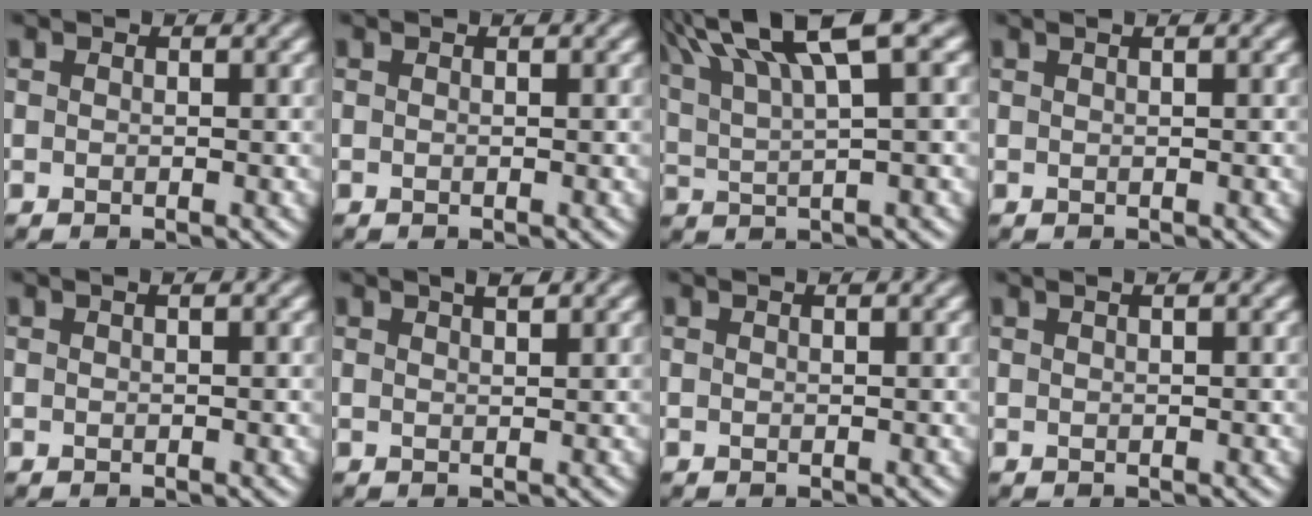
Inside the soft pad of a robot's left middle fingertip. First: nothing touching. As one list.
[{"total": 0.0}, {"total": 9.9, "force": [5.5, 2.5, 7.8], "torque": [-0.144, 0.026, 0.092]}, {"total": 1.7, "force": [1.2, 0.6, 1.1], "torque": [-0.011, 0.016, 0.007]}, {"total": 0.9, "force": [0.6, 0.2, 0.7], "torque": [-0.005, 0.002, 0.000]}, {"total": 1.9, "force": [1.4, 0.4, 1.2], "torque": [-0.011, 0.010, 0.009]}, {"total": 0.8, "force": [0.7, 0.1, 0.4], "torque": [-0.004, 0.000, 0.004]}, {"total": 2.3, "force": [1.4, 0.9, 1.5], "torque": [-0.016, 0.022, 0.011]}]